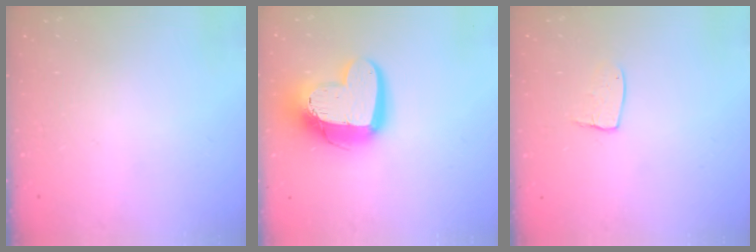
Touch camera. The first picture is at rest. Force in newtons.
{"total": 17.3, "press": 17.3, "slide": 1.6}
{"total": 6.6, "press": 6.6, "slide": 0.4}